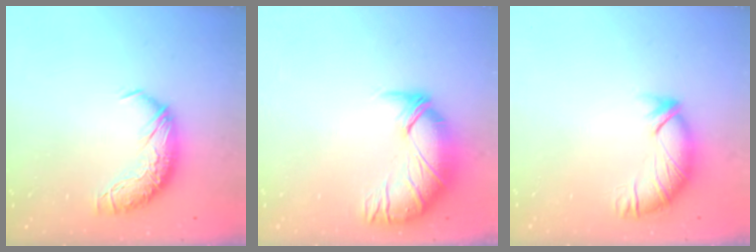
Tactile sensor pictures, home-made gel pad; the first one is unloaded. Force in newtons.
{"total": 2.8, "press": 0.9, "slide": 2.6}
{"total": 3.2, "press": 3.1, "slide": 0.8}